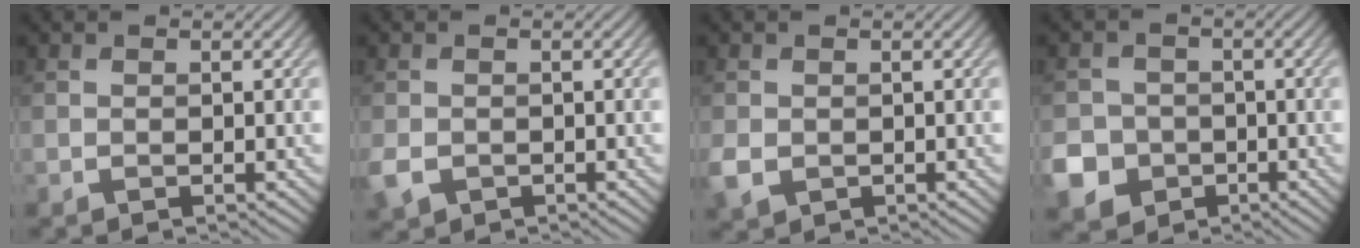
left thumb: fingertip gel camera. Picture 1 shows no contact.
{"total": 3.2, "force": [-1.3, 2.4, 1.5], "torque": [-0.043, -0.014, -0.030]}
{"total": 3.0, "force": [-0.6, 2.5, 1.5], "torque": [-0.042, -0.010, -0.013]}
{"total": 7.5, "force": [-3.2, 6.5, 2.1], "torque": [-0.061, -0.027, -0.078]}